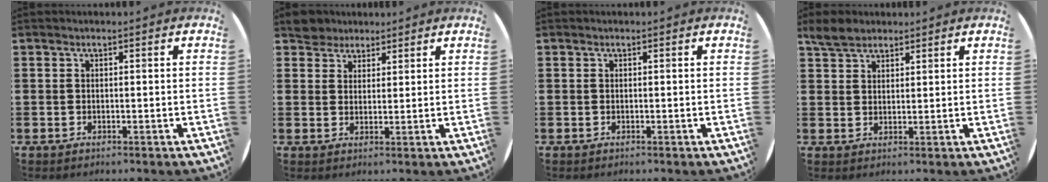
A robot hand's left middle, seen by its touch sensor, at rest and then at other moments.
{"total": 3.5, "force": [3.2, 1.4, -0.2], "torque": [0.000, 0.000, 0.063]}
{"total": 0.0}
{"total": 3.7, "force": [3.3, 1.5, 0.9], "torque": [-0.018, -0.001, 0.062]}